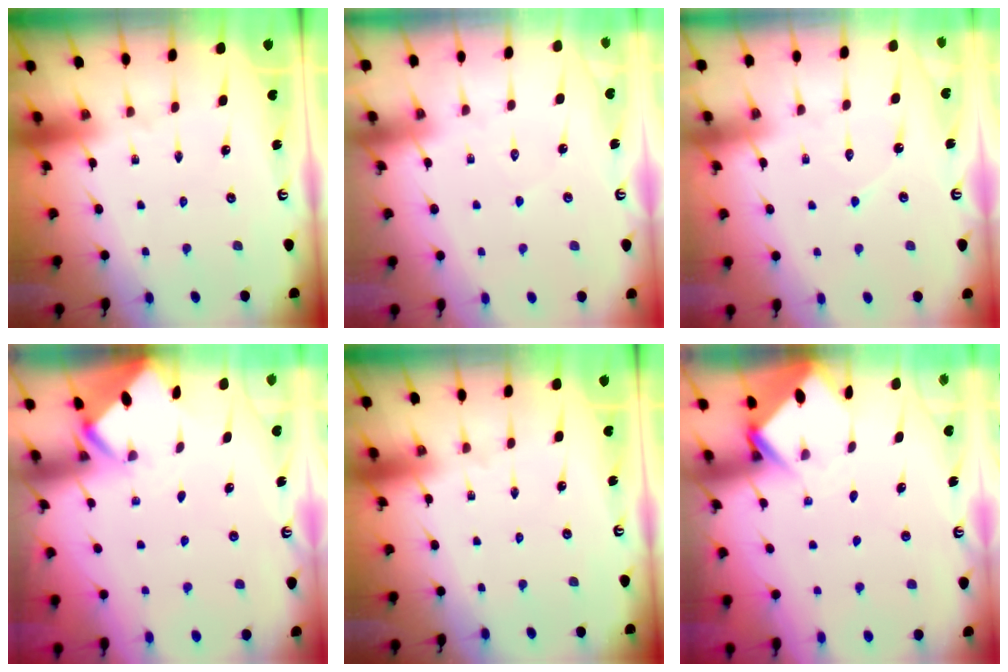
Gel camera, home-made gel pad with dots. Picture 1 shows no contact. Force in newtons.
{"total": 4.2, "press": 4.2, "slide": 0.5}
{"total": 6.0, "press": 6.0, "slide": 0.4}
{"total": 2.0, "press": 2.0, "slide": 0.2}
{"total": 0.0}
{"total": 3.8, "press": 3.8, "slide": 0.1}